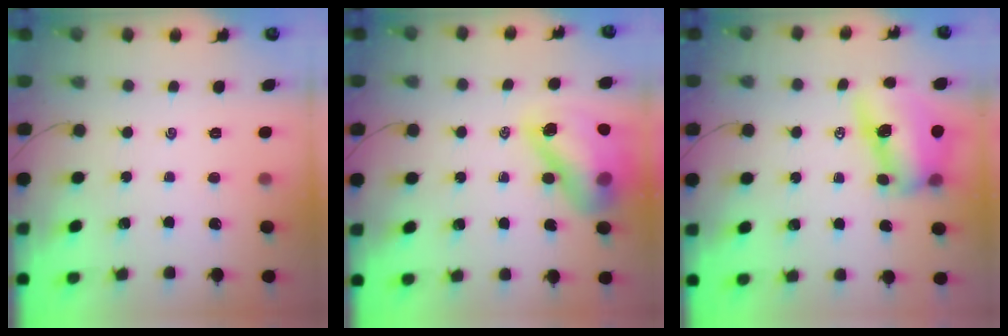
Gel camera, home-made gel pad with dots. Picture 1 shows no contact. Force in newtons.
{"total": 15.8, "press": 15.2, "slide": 4.3}
{"total": 12.4, "press": 12.1, "slide": 2.6}